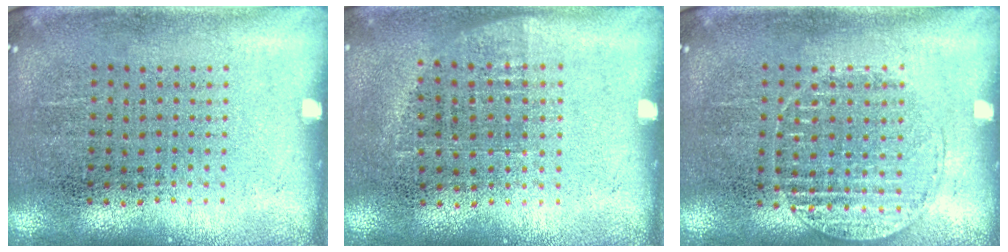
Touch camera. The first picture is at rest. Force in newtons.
{"total": 0.6, "press": 0.6, "slide": 0.2}
{"total": 1.2, "press": 1.1, "slide": 0.4}